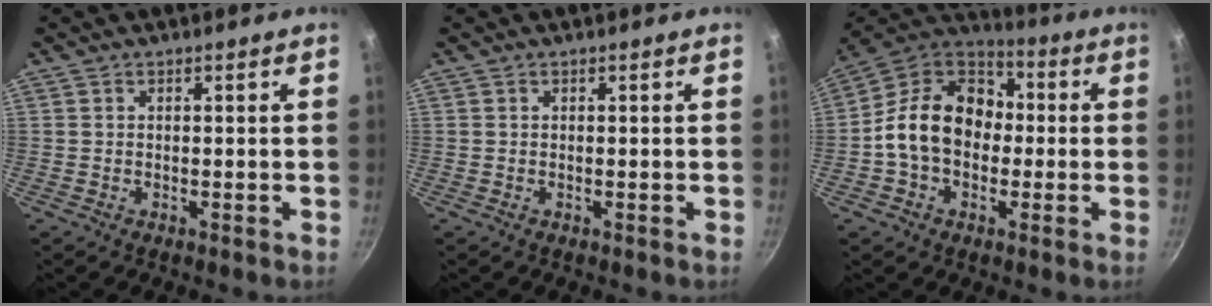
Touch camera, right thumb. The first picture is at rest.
{"total": 0.0}
{"total": 16.8, "force": [-0.8, 12.8, 10.9], "torque": [-0.146, 0.044, -0.034]}